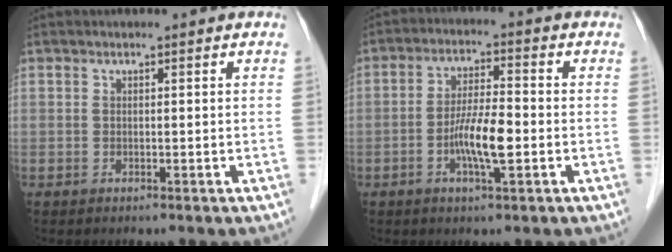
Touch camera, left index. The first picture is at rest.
{"total": 6.9, "force": [-2.3, 1.0, 6.4], "torque": [-0.126, -0.007, -0.046]}